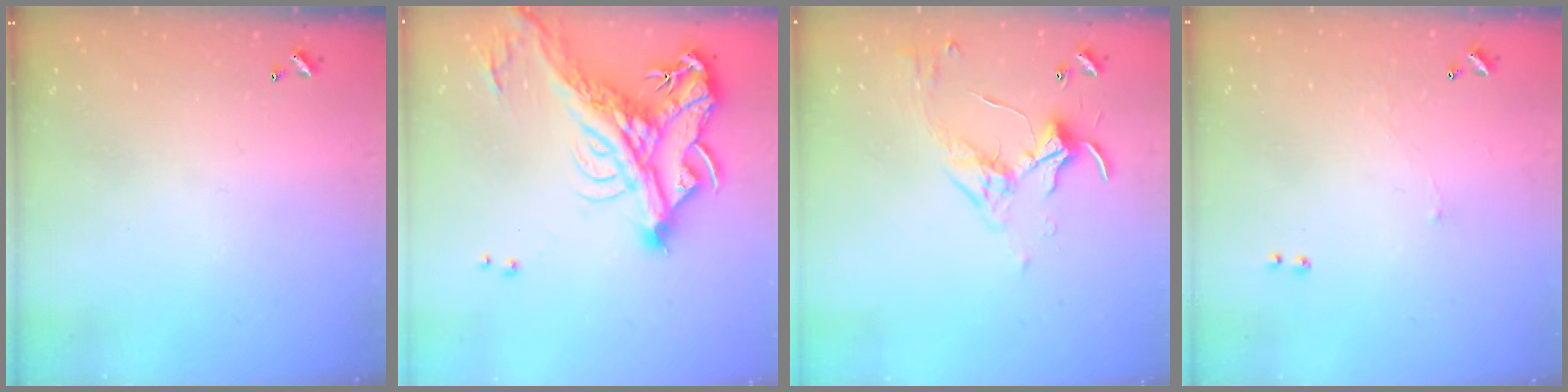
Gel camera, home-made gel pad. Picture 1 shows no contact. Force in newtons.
{"total": 12.9, "press": 12.6, "slide": 3.0}
{"total": 3.4, "press": 3.4, "slide": 0.7}
{"total": 1.2, "press": 1.0, "slide": 0.6}